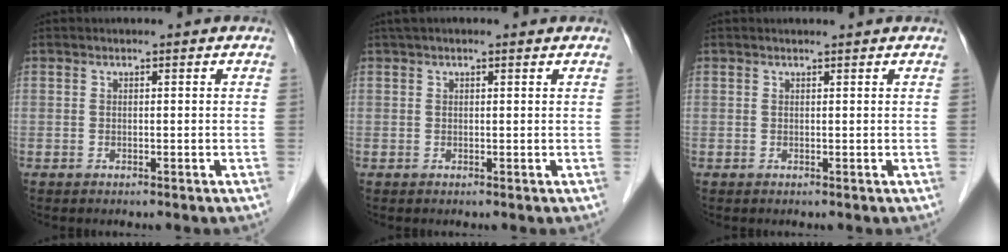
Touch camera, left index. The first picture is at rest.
{"total": 3.5, "force": [2.7, 0.7, 2.1], "torque": [-0.034, 0.033, 0.042]}
{"total": 1.3, "force": [1.2, -0.1, 0.3], "torque": [-0.008, 0.006, 0.019]}